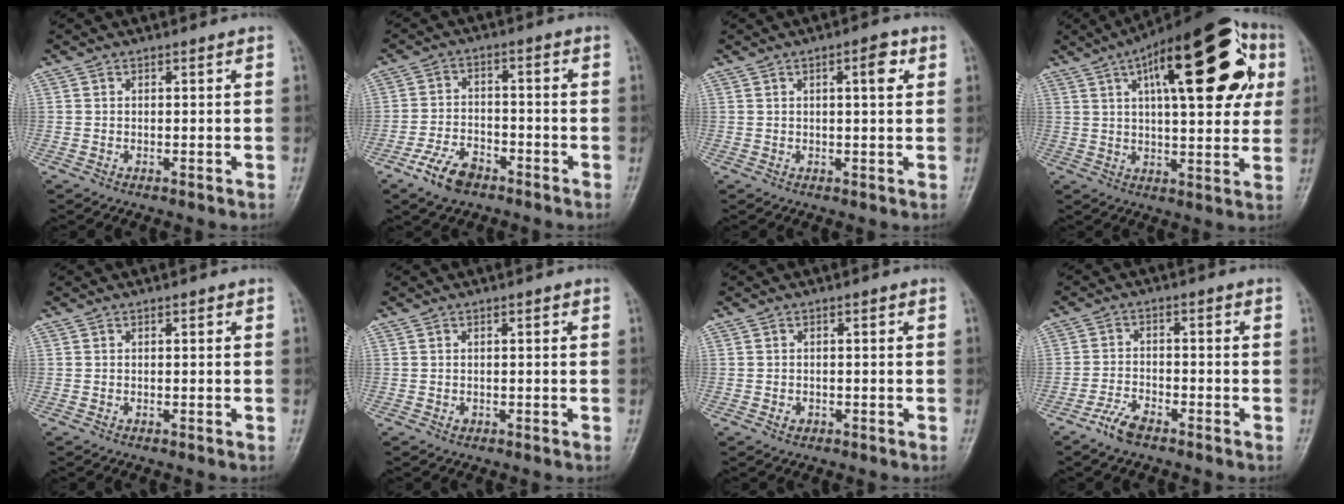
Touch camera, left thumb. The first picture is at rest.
{"total": 7.1, "force": [-4.5, 3.8, 3.9], "torque": [-0.069, 0.025, -0.085]}
{"total": 4.0, "force": [1.4, 1.2, 3.5], "torque": [-0.046, 0.000, 0.018]}
{"total": 25.9, "force": [9.1, 10.0, 22.1], "torque": [-0.296, 0.019, 0.126]}
{"total": 0.0}
{"total": 1.2, "force": [0.0, 0.9, 0.9], "torque": [-0.003, 0.002, -0.001]}
{"total": 1.6, "force": [-0.6, 1.2, 0.9], "torque": [-0.006, 0.005, -0.011]}
{"total": 4.5, "force": [-3.4, 1.6, 2.5], "torque": [-0.054, 0.017, -0.068]}